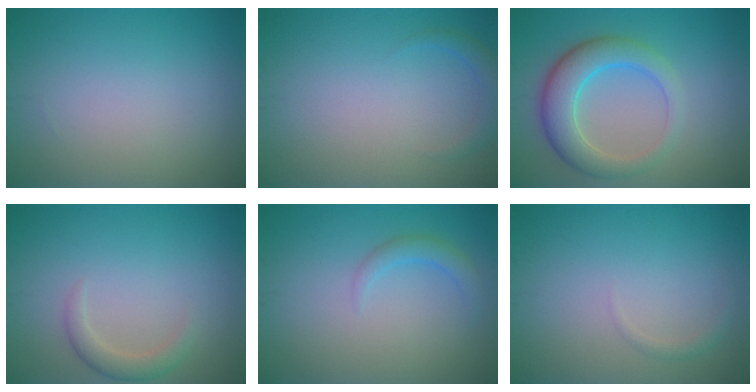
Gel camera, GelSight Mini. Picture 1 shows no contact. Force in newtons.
{"total": 1.5, "press": 1.5, "slide": 0.2}
{"total": 5.6, "press": 5.5, "slide": 0.3}
{"total": 1.9, "press": 1.9, "slide": 0.1}
{"total": 1.7, "press": 1.7, "slide": 0.2}
{"total": 0.8, "press": 0.8, "slide": 0.0}